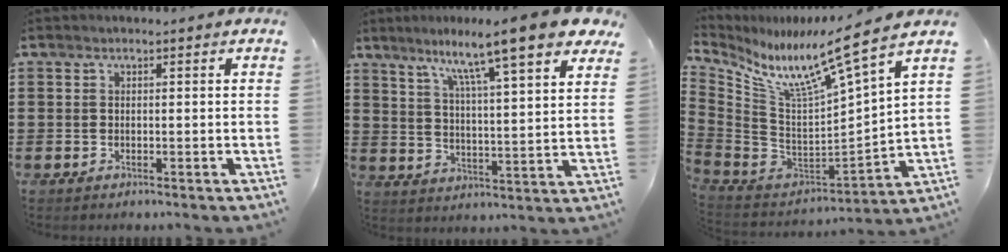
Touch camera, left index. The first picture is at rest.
{"total": 11.3, "force": [8.8, 0.1, 7.1], "torque": [-0.136, -0.057, 0.132]}
{"total": 9.5, "force": [6.6, -0.6, 6.8], "torque": [-0.142, -0.072, 0.094]}